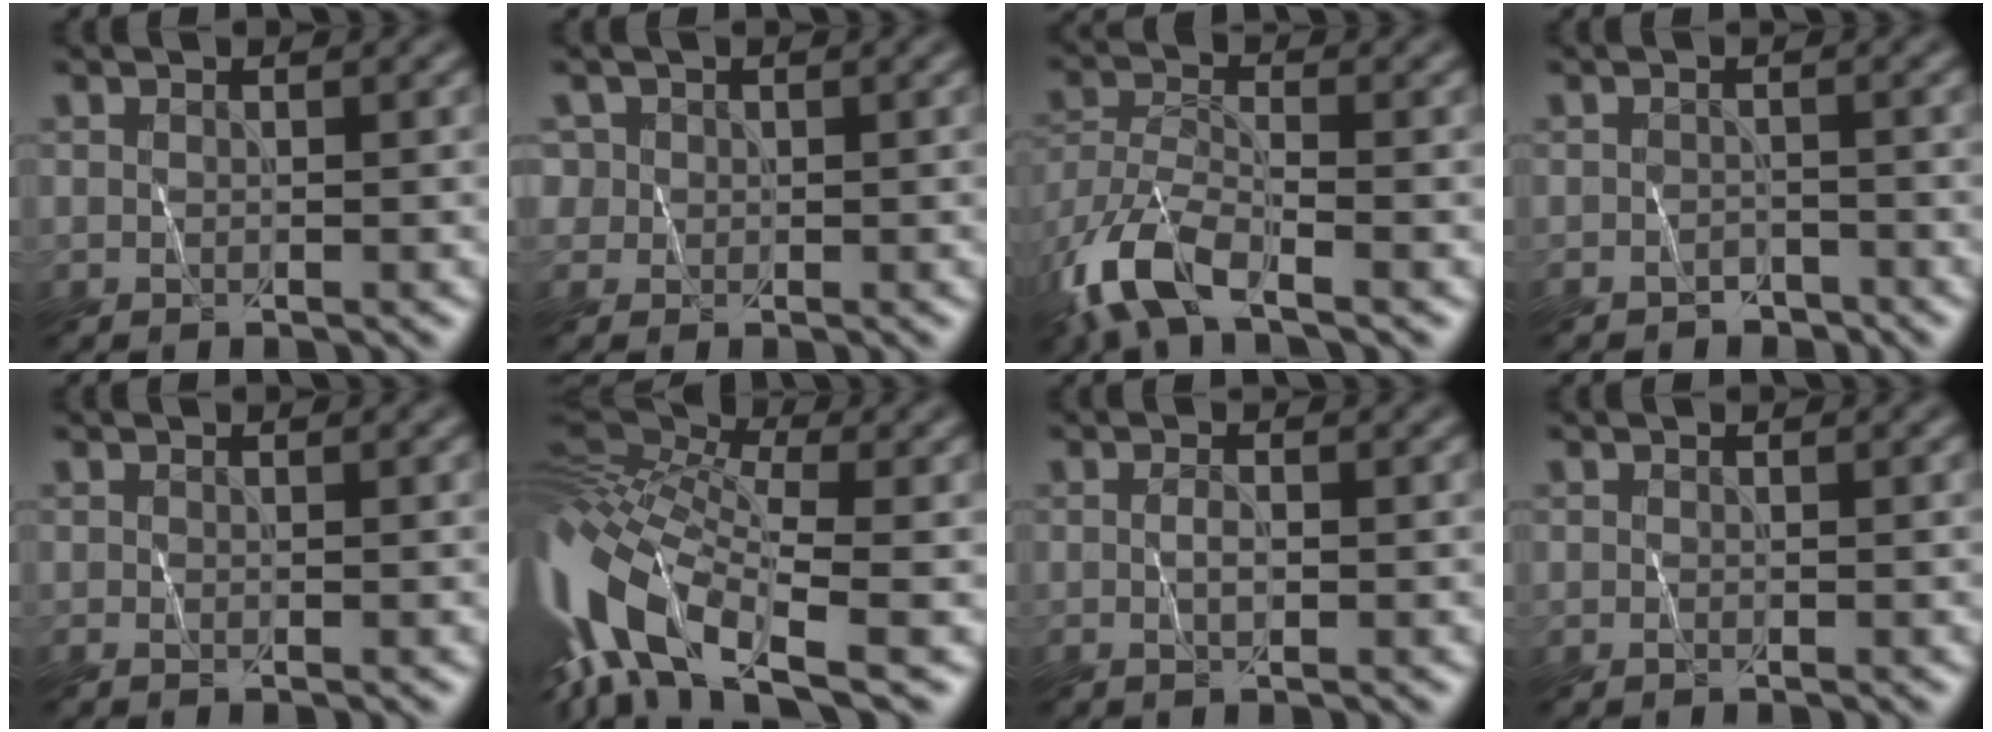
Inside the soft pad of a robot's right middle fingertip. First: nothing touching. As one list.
[{"total": 1.5, "force": [0.6, 1.4, 0.3], "torque": [-0.008, 0.004, 0.008]}, {"total": 7.2, "force": [-4.4, 2.9, 4.8], "torque": [-0.105, -0.003, -0.095]}, {"total": 1.7, "force": [-1.6, 0.5, 0.1], "torque": [0.001, 0.004, -0.029]}, {"total": 0.0}, {"total": 14.3, "force": [-4.2, 6.8, 11.9], "torque": [-0.278, 0.014, -0.087]}, {"total": 1.1, "force": [-0.3, 0.2, 1.0], "torque": [-0.020, 0.003, -0.006]}, {"total": 0.0}]